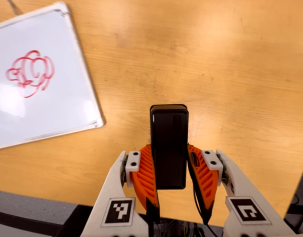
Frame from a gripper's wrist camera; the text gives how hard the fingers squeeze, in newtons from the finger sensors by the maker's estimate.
{"total": 4.5, "left": 3.4, "right": 5.7}